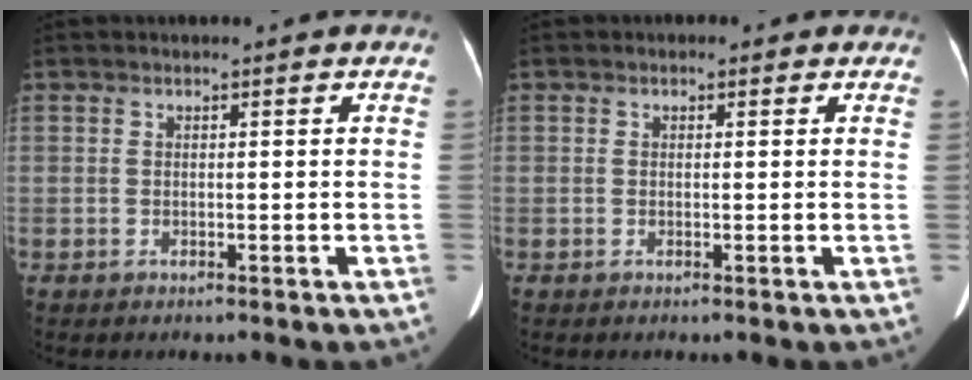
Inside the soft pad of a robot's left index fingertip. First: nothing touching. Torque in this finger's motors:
{"motor_torque": [0.98, -1.16, 0.11, 0.02]}